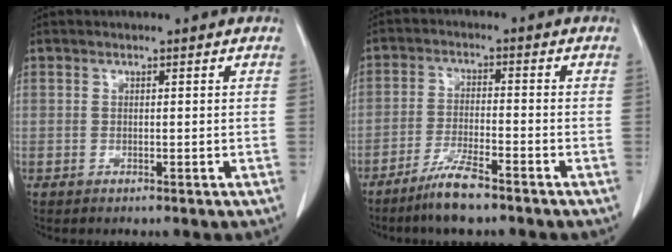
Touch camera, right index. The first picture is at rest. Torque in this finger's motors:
{"motor_torque": [0.05, -0.01, 0.06, 0.00]}